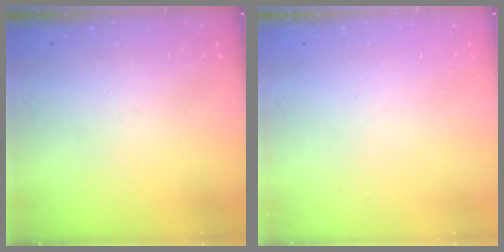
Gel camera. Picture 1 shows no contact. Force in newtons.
{"total": 0.0}